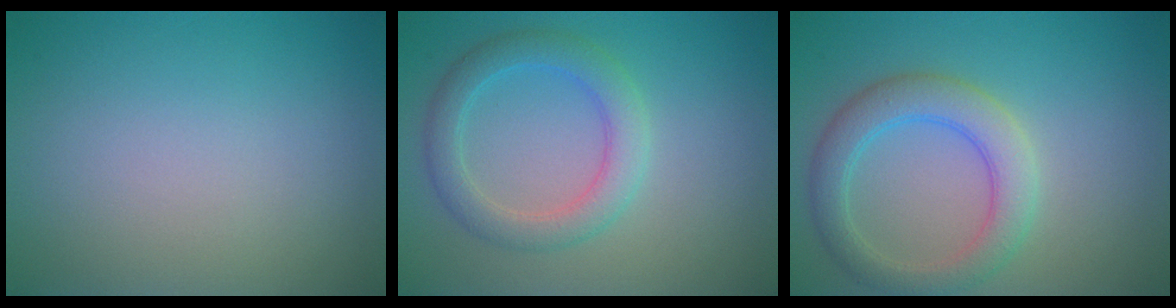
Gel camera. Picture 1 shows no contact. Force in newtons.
{"total": 3.6, "press": 3.6, "slide": 0.1}
{"total": 4.3, "press": 4.3, "slide": 0.2}